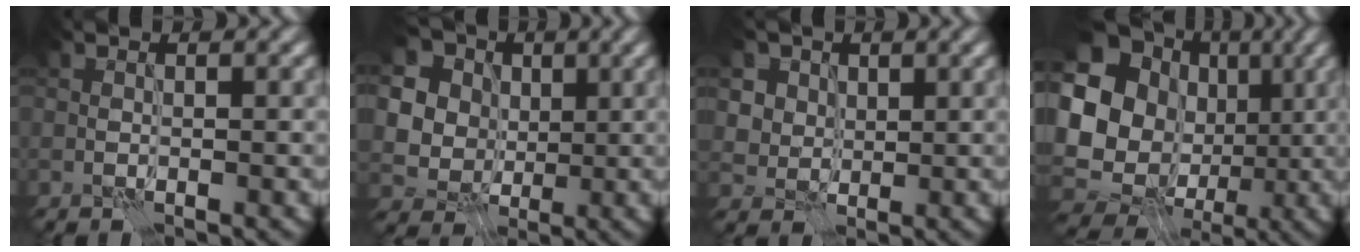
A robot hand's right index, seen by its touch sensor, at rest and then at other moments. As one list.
[{"total": 10.2, "force": [4.2, 8.2, 4.5], "torque": [-0.111, 0.016, 0.066]}, {"total": 6.2, "force": [3.3, 4.8, 2.3], "torque": [-0.058, 0.003, 0.051]}, {"total": 17.3, "force": [2.0, 15.1, 8.2], "torque": [-0.182, -0.006, 0.030]}]